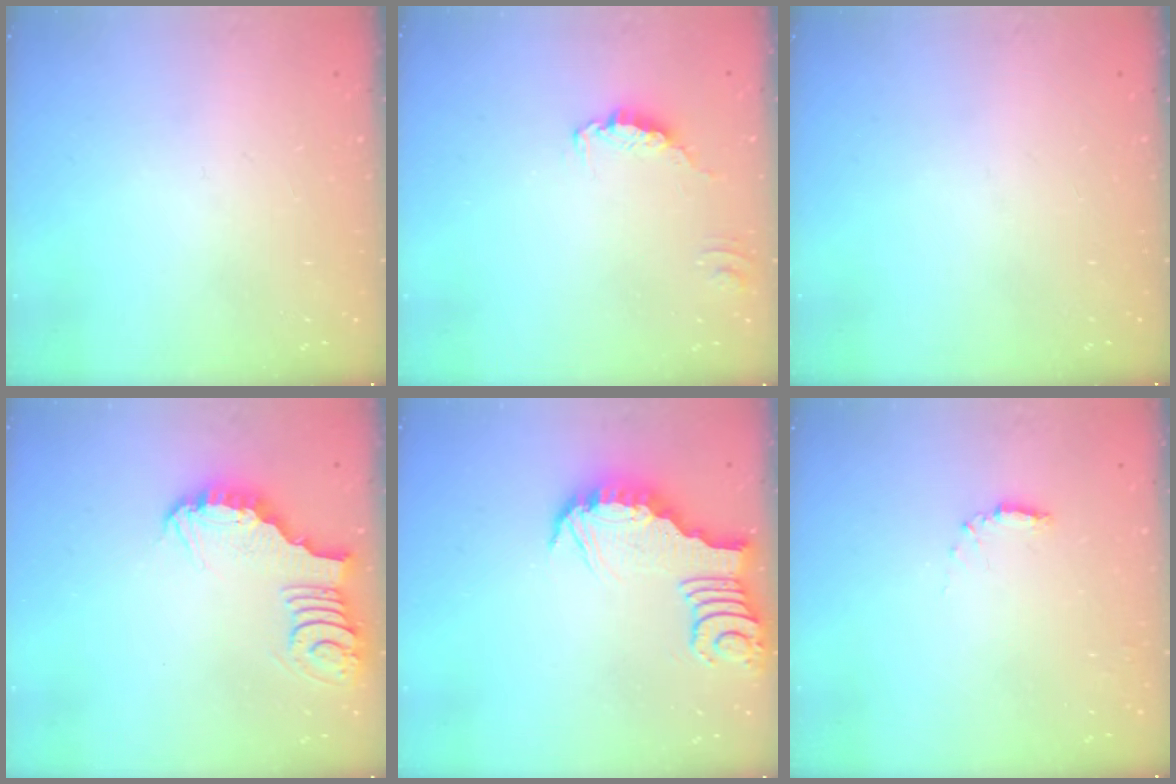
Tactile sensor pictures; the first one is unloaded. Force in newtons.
{"total": 0.0}
{"total": 0.0}
{"total": 4.0, "press": 4.0, "slide": 0.4}
{"total": 3.7, "press": 3.7, "slide": 0.1}
{"total": 4.5, "press": 4.5, "slide": 0.6}